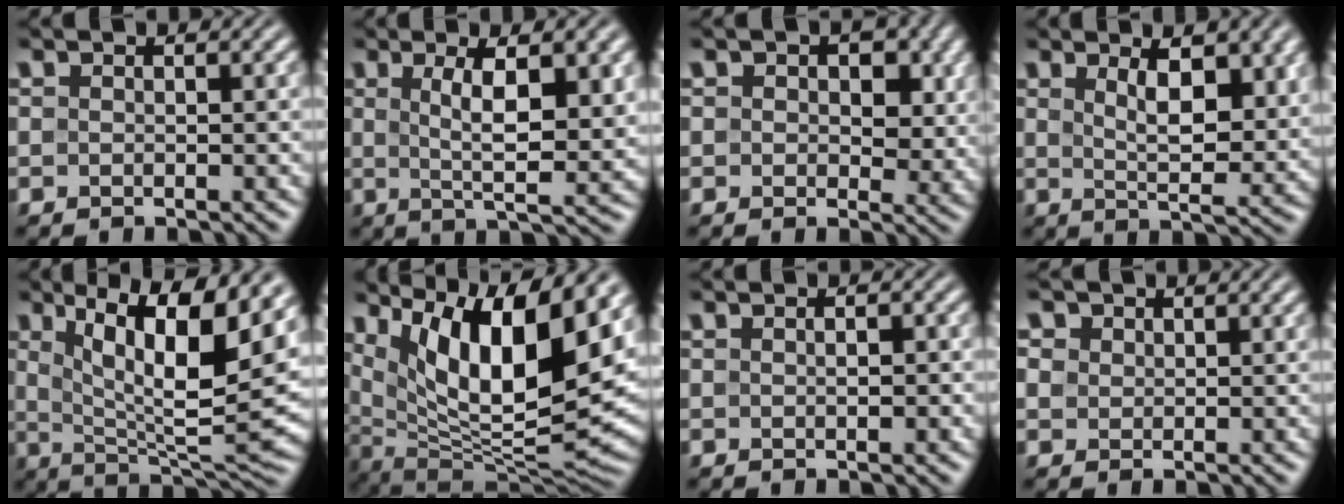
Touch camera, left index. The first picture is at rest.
{"total": 7.5, "force": [1.6, 2.2, 6.9], "torque": [-0.108, -0.003, 0.030]}
{"total": 5.0, "force": [1.3, 3.4, 3.5], "torque": [-0.036, -0.003, 0.010]}
{"total": 6.9, "force": [2.4, 2.5, 5.9], "torque": [-0.092, -0.006, 0.044]}
{"total": 11.4, "force": [4.3, 3.5, 10.0], "torque": [-0.156, -0.007, 0.076]}
{"total": 14.9, "force": [6.3, 4.9, 12.5], "torque": [-0.207, 0.004, 0.117]}
{"total": 1.3, "force": [0.1, 0.6, 1.2], "torque": [-0.010, 0.004, 0.002]}
{"total": 2.5, "force": [1.4, 2.0, 0.7], "torque": [-0.026, 0.013, 0.021]}